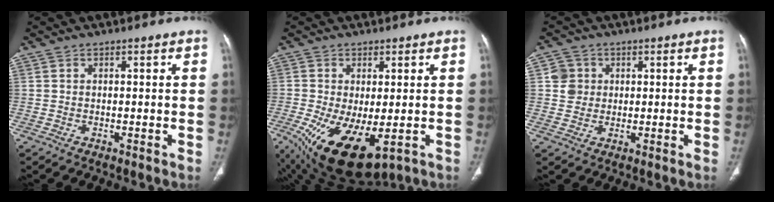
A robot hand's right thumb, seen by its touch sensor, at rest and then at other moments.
{"total": 14.0, "force": [-4.5, 6.4, 11.6], "torque": [-0.216, -0.024, -0.053]}
{"total": 4.0, "force": [0.8, 3.9, 0.7], "torque": [0.012, 0.002, 0.012]}